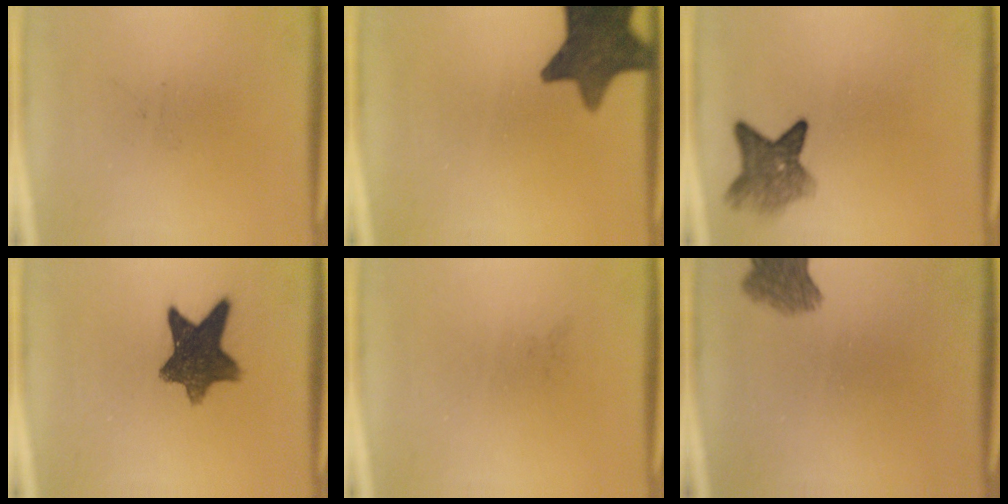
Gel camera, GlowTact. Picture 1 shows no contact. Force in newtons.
{"total": 12.7}
{"total": 5.9}
{"total": 10.5}
{"total": 0.0}
{"total": 5.3}